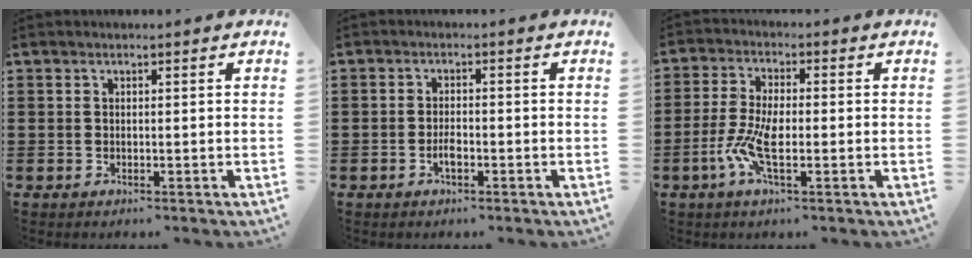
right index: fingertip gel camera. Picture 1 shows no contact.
{"total": 2.2, "force": [-1.1, 0.8, 1.8], "torque": [-0.034, 0.001, -0.019]}
{"total": 6.8, "force": [-1.9, 2.4, 6.1], "torque": [-0.143, -0.011, -0.042]}